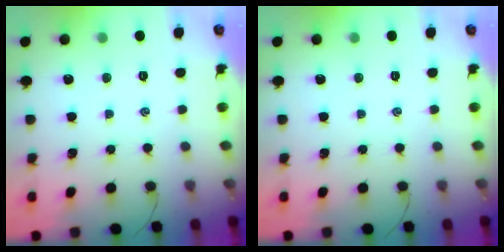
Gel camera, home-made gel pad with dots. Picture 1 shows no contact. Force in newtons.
{"total": 0.0}